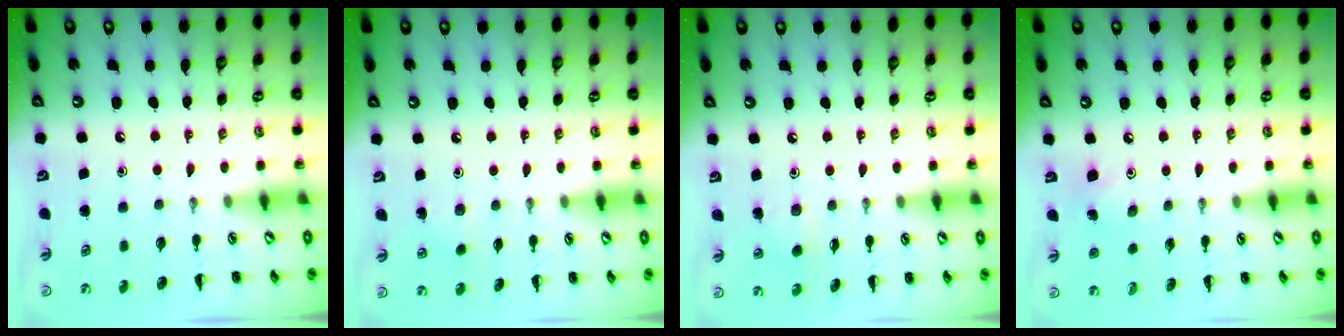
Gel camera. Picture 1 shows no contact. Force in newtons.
{"total": 2.8, "press": 2.7, "slide": 0.8}
{"total": 2.4, "press": 2.2, "slide": 0.9}
{"total": 2.9, "press": 2.8, "slide": 0.8}